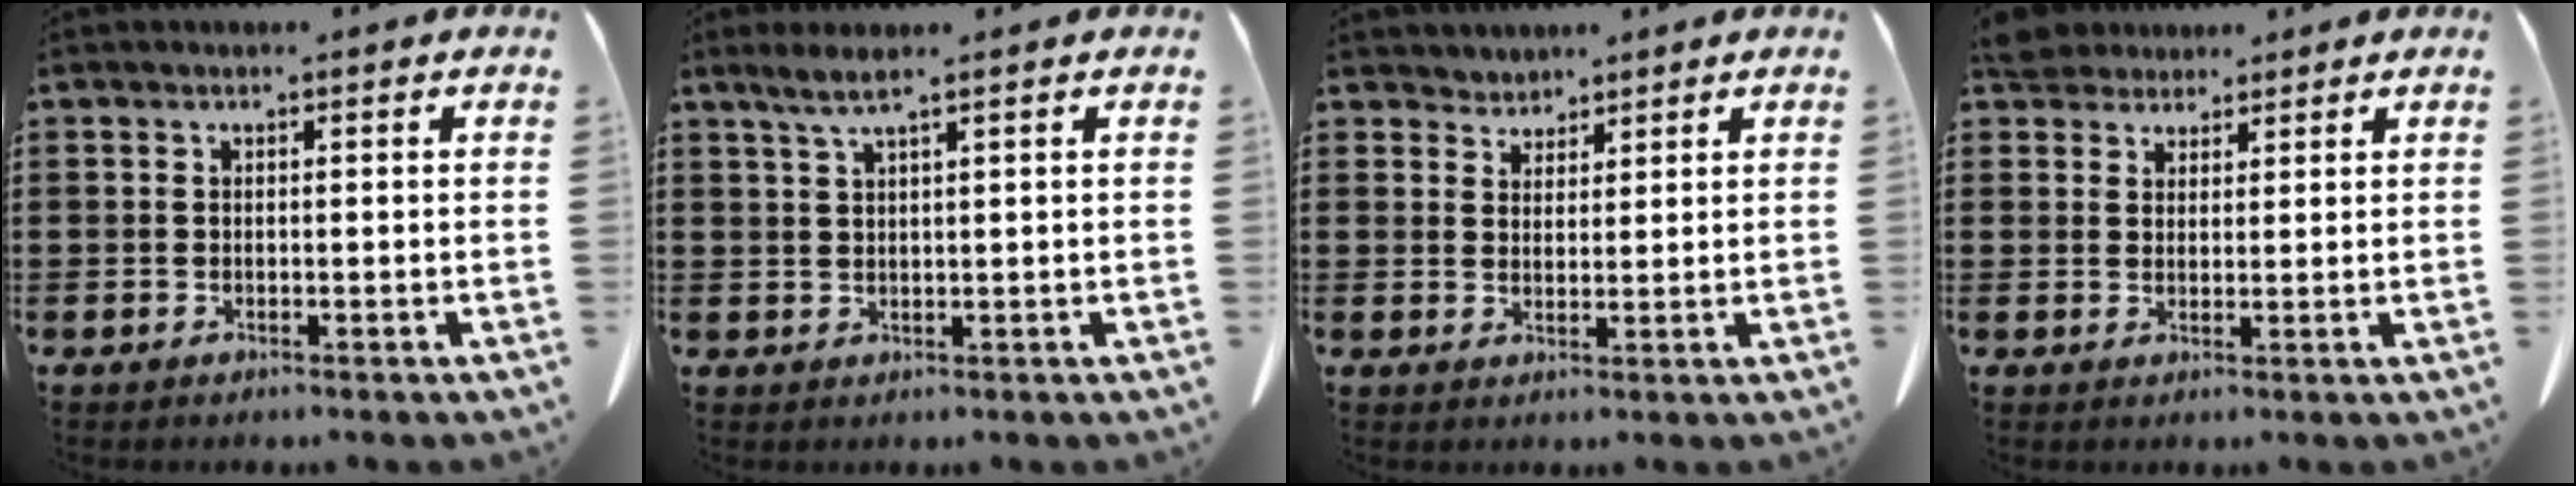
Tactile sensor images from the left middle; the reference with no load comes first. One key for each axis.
{"total": 2.5, "fx": 1.6, "fy": 0.0, "fz": 1.9, "tx": -0.041, "ty": -0.001, "tz": 0.030}
{"total": 2.6, "fx": 2.5, "fy": 0.8, "fz": -0.4, "tx": -0.003, "ty": -0.003, "tz": 0.047}
{"total": 4.0, "fx": 3.7, "fy": 1.4, "fz": 0.4, "tx": -0.023, "ty": -0.003, "tz": 0.072}